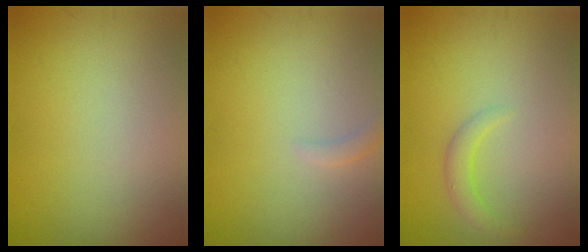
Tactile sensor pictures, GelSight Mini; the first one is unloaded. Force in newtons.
{"total": 0.9, "press": 0.8, "slide": 0.1}
{"total": 1.6, "press": 1.6, "slide": 0.2}